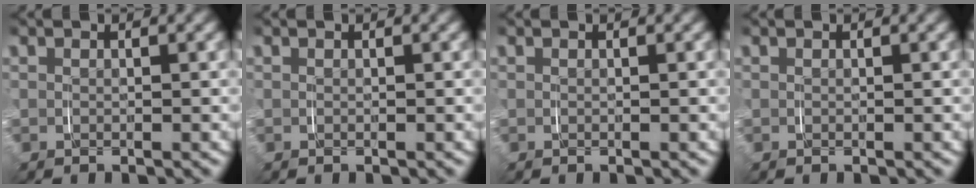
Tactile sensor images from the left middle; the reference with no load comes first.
{"total": 0.0}
{"total": 0.0}
{"total": 0.0}